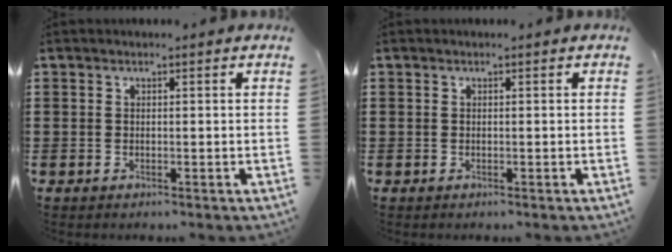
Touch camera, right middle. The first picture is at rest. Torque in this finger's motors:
{"motor_torque": [0.00, 0.00, 0.00, 0.00]}